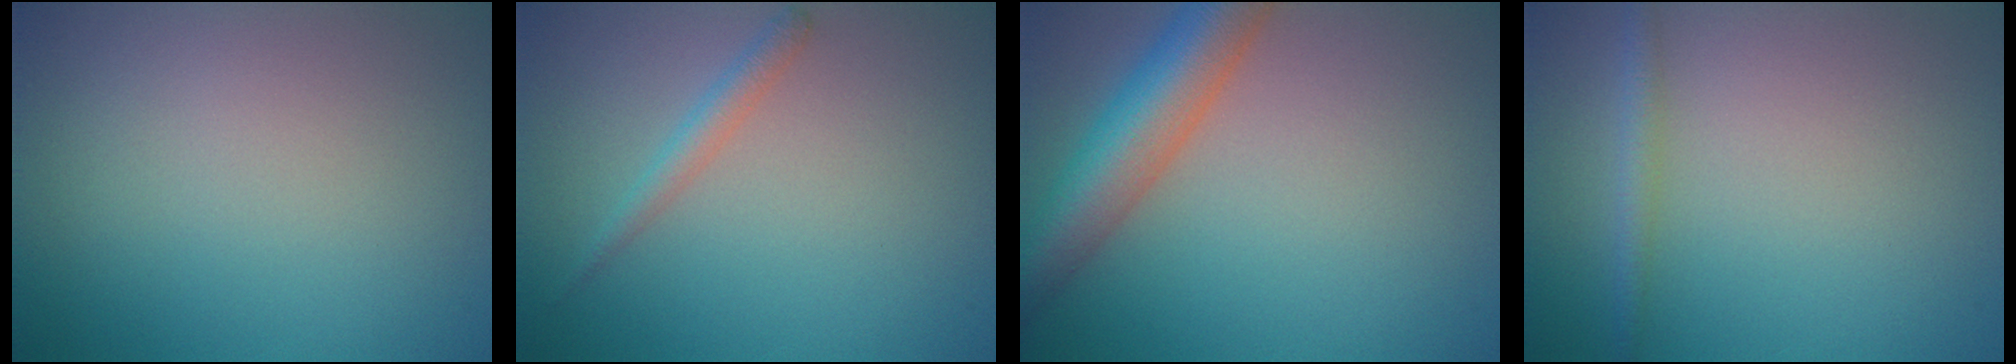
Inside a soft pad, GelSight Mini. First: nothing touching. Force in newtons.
{"total": 1.6, "press": 1.6, "slide": 0.0}
{"total": 7.2, "press": 7.2, "slide": 0.4}
{"total": 1.5, "press": 1.5, "slide": 0.0}